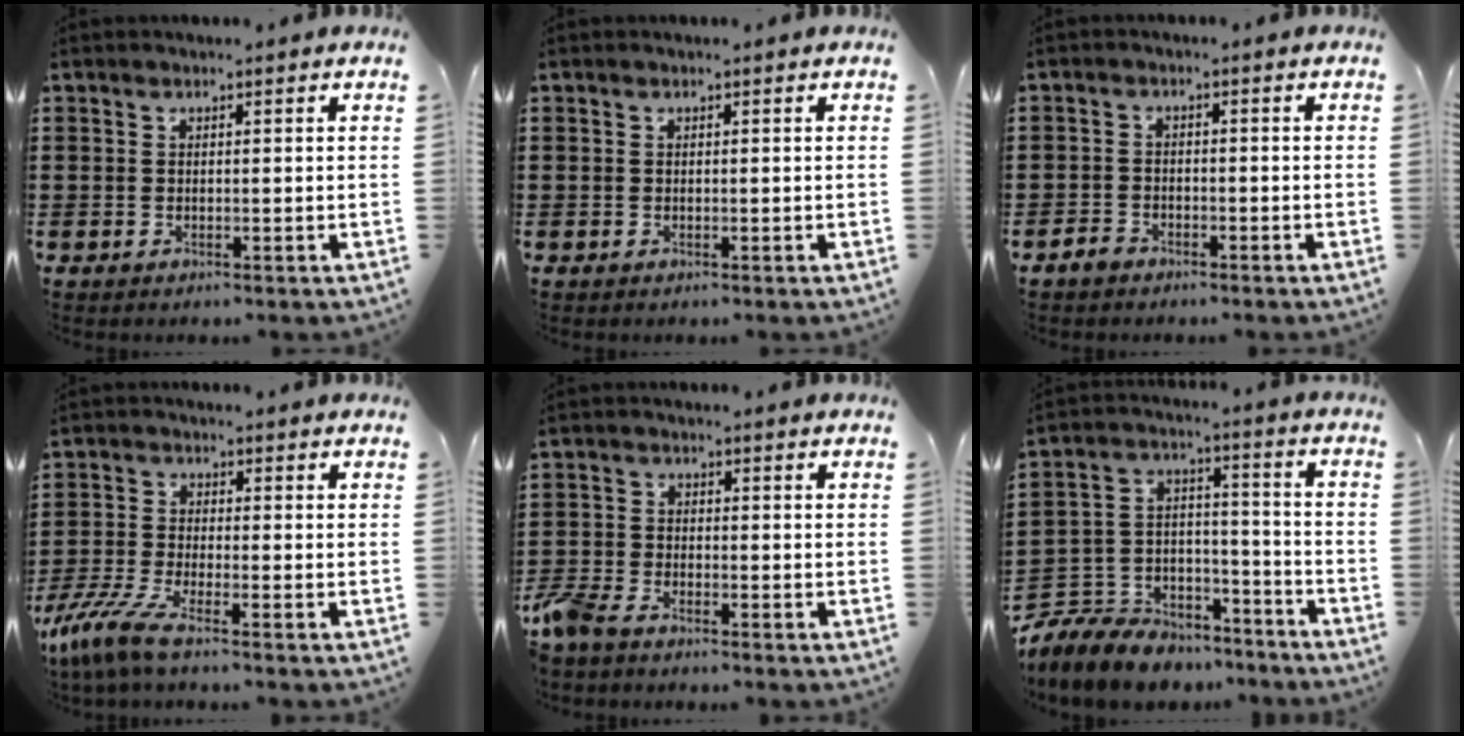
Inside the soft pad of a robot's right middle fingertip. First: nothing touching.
{"total": 0.0}
{"total": 1.9, "force": [-1.6, 0.8, 0.6], "torque": [-0.023, 0.000, -0.035]}
{"total": 5.5, "force": [-4.2, 0.3, 3.5], "torque": [-0.108, -0.027, -0.091]}
{"total": 3.8, "force": [-3.4, 1.0, 1.3], "torque": [-0.059, -0.007, -0.079]}
{"total": 8.1, "force": [-7.4, 3.1, 0.8], "torque": [-0.040, 0.007, -0.150]}